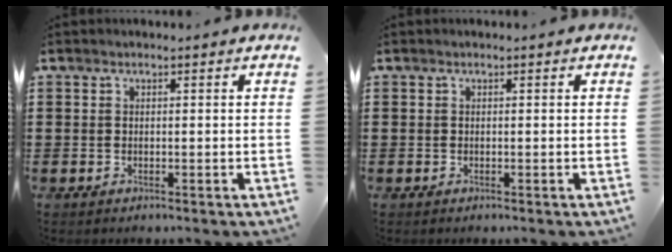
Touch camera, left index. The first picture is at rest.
{"total": 0.0}